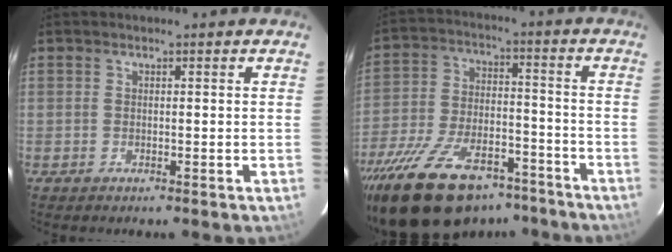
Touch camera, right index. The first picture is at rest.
{"total": 22.7, "force": [-16.7, 10.1, 11.7], "torque": [-0.241, -0.013, -0.255]}